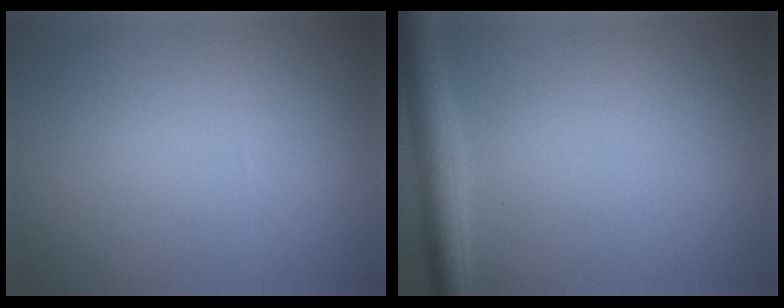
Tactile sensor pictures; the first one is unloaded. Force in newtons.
{"total": 3.2, "press": 3.2, "slide": 0.2}